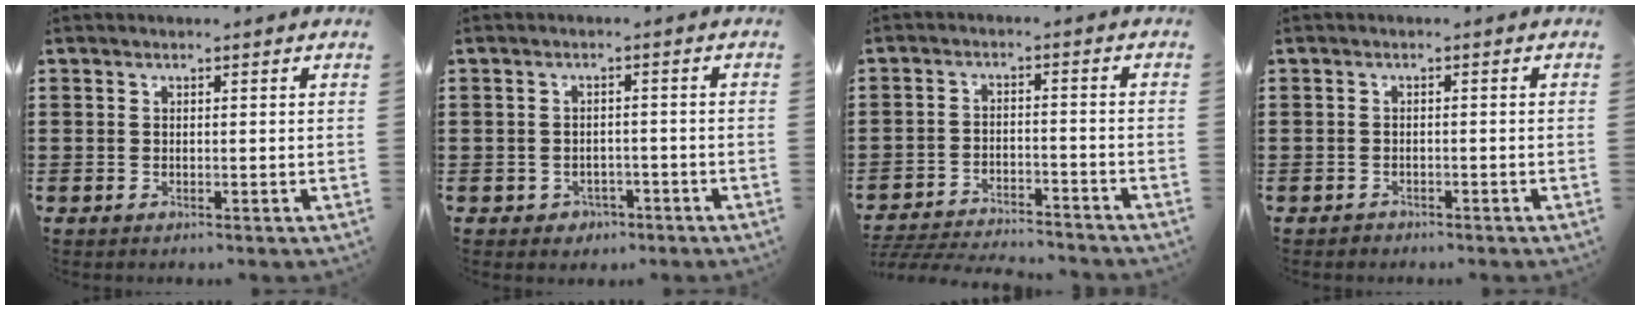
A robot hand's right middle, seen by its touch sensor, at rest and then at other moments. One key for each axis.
{"total": 1.6, "fx": -1.3, "fy": 1.0, "fz": 0.1, "tx": -0.011, "ty": -0.001, "tz": -0.029}
{"total": 4.6, "fx": -4.6, "fy": 0.3, "fz": 0.6, "tx": -0.018, "ty": 0.002, "tz": -0.096}
{"total": 1.0, "fx": -0.9, "fy": 0.4, "fz": 0.0, "tx": -0.003, "ty": 0.001, "tz": -0.020}